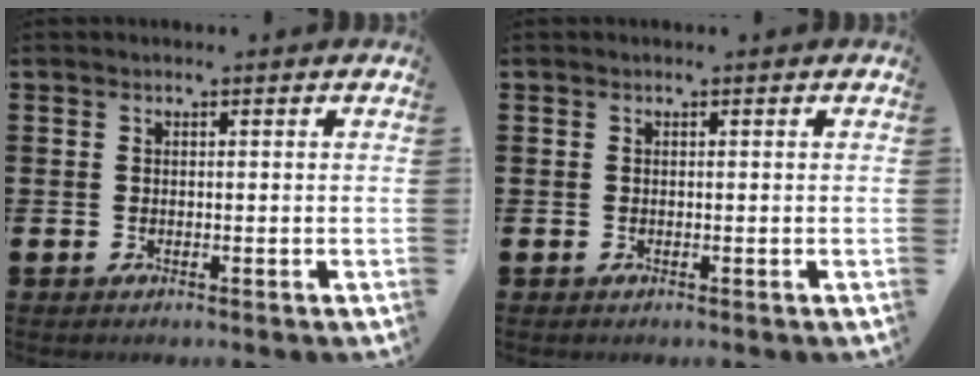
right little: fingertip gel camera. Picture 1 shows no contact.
{"total": 0.0}